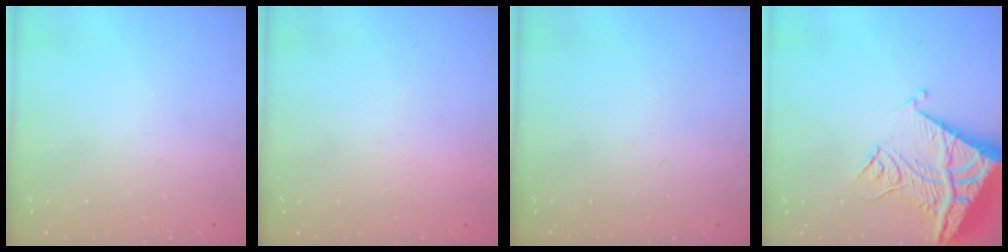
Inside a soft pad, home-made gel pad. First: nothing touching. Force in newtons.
{"total": 1.6, "press": 1.6, "slide": 0.1}
{"total": 0.0}
{"total": 16.7, "press": 16.6, "slide": 1.8}